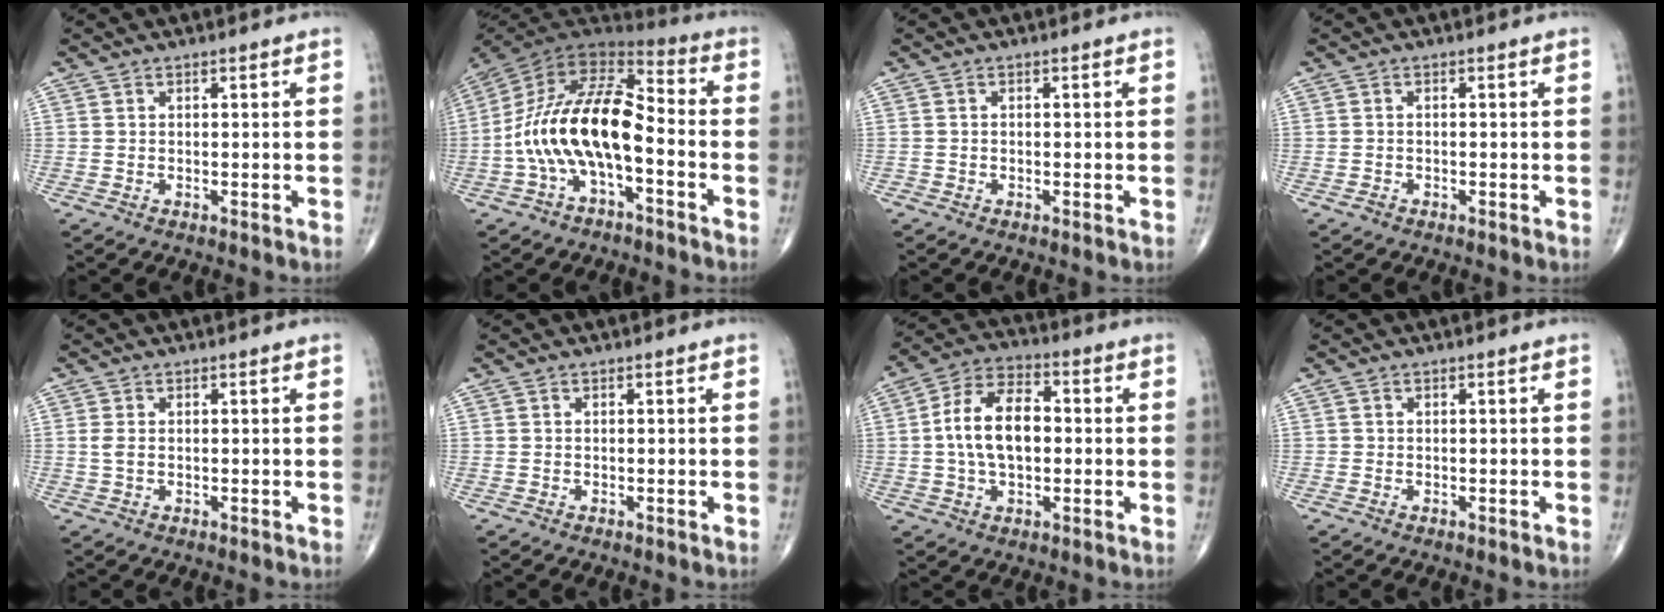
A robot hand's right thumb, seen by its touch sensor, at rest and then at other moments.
{"total": 18.0, "force": [-3.9, 8.4, 15.5], "torque": [-0.283, 0.059, -0.078]}
{"total": 0.5, "force": [-0.3, 0.4, 0.1], "torque": [0.000, 0.003, -0.006]}
{"total": 0.9, "force": [-0.6, 0.5, 0.4], "torque": [-0.005, 0.004, -0.012]}
{"total": 1.8, "force": [0.1, 1.1, 1.4], "torque": [-0.036, 0.002, 0.002]}
{"total": 0.0}
{"total": 12.7, "force": [0.2, 7.5, 10.3], "torque": [-0.181, 0.026, -0.003]}
{"total": 0.0}